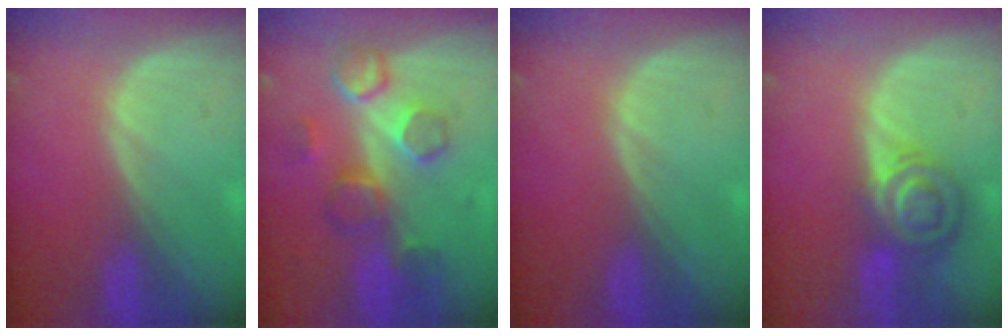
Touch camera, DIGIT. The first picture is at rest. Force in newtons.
{"total": 8.4, "press": 7.7, "slide": 3.4}
{"total": 0.0}
{"total": 7.3, "press": 6.3, "slide": 3.7}